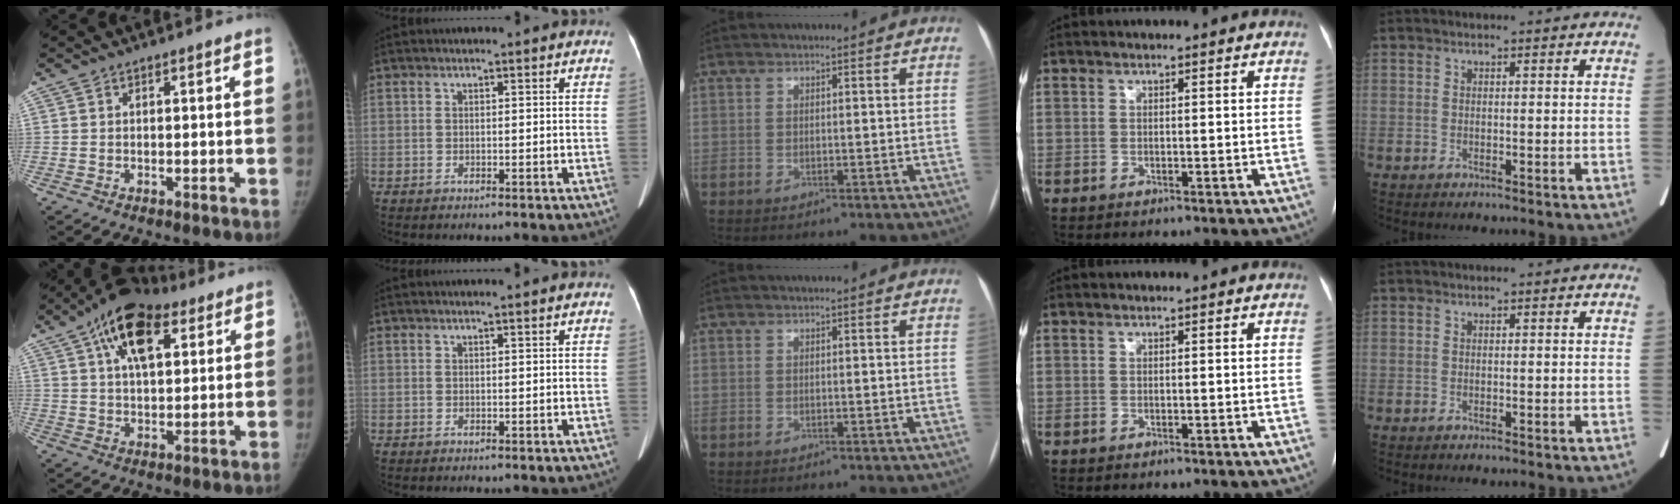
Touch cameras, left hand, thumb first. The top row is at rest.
{"thumb": {"total": 16.0, "force": [7.7, 8.2, 11.3], "torque": [-0.158, -0.007, 0.124]}, "index": {"total": 1.7, "force": [1.5, -0.3, 0.6], "torque": [-0.006, -0.003, 0.018]}}